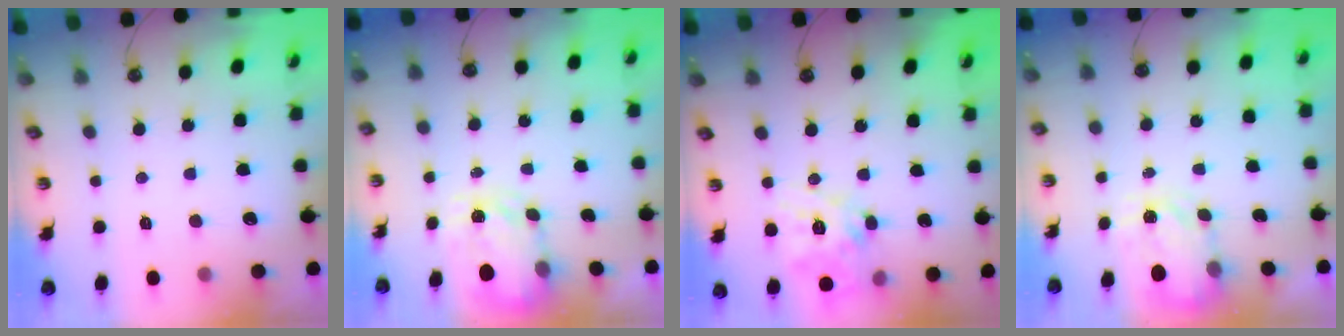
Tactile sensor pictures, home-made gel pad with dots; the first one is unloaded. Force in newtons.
{"total": 3.8, "press": 3.8, "slide": 0.5}
{"total": 15.4, "press": 15.2, "slide": 2.1}
{"total": 3.6, "press": 3.6, "slide": 0.6}